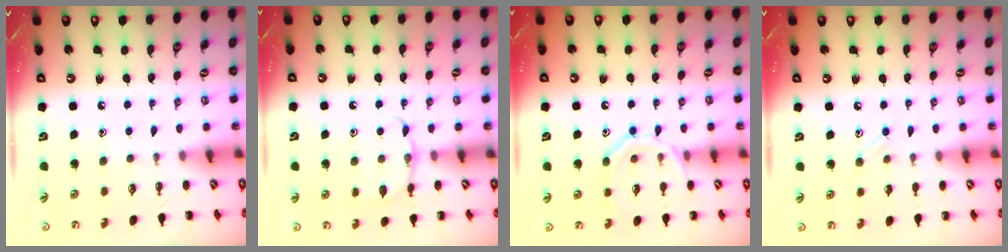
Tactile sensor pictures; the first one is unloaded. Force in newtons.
{"total": 7.4, "press": 7.2, "slide": 1.7}
{"total": 11.4, "press": 11.3, "slide": 1.3}
{"total": 4.7, "press": 4.5, "slide": 1.5}